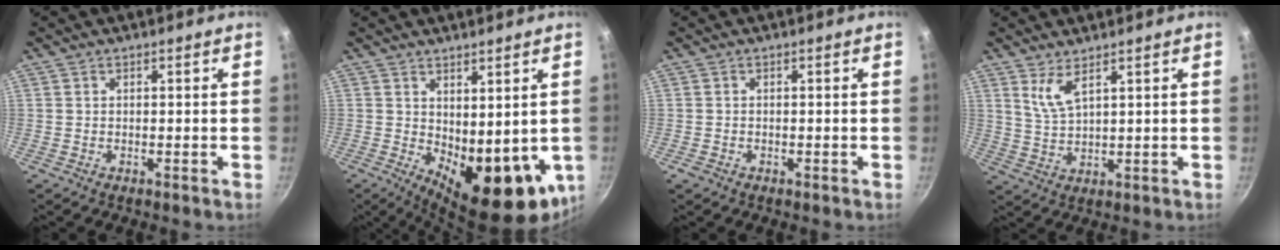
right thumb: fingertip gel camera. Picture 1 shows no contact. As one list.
[{"total": 16.9, "force": [-3.3, 7.4, 14.8], "torque": [-0.172, -0.023, -0.018]}, {"total": 0.8, "force": [-0.5, 0.6, 0.3], "torque": [-0.008, -0.001, -0.011]}, {"total": 4.4, "force": [2.7, 1.1, 3.2], "torque": [-0.069, -0.024, 0.066]}]